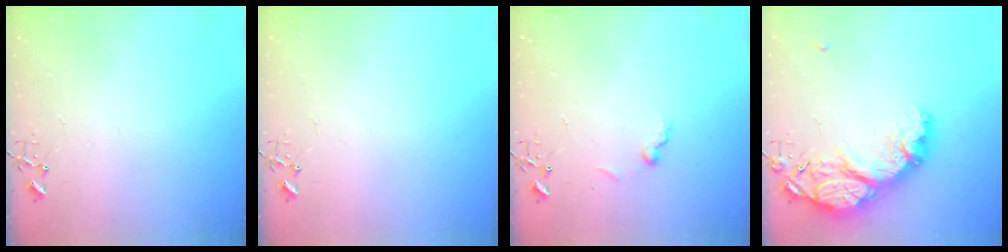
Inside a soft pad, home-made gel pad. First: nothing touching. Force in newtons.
{"total": 0.0}
{"total": 6.9, "press": 6.9, "slide": 0.7}
{"total": 20.5, "press": 20.5, "slide": 1.5}